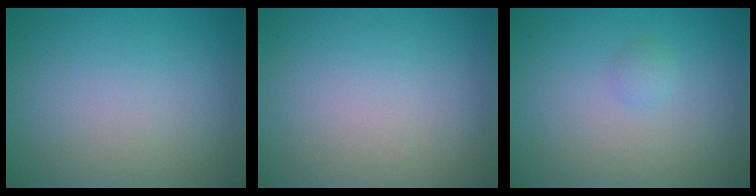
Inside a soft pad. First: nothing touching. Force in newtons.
{"total": 0.0}
{"total": 0.8, "press": 0.8, "slide": 0.0}